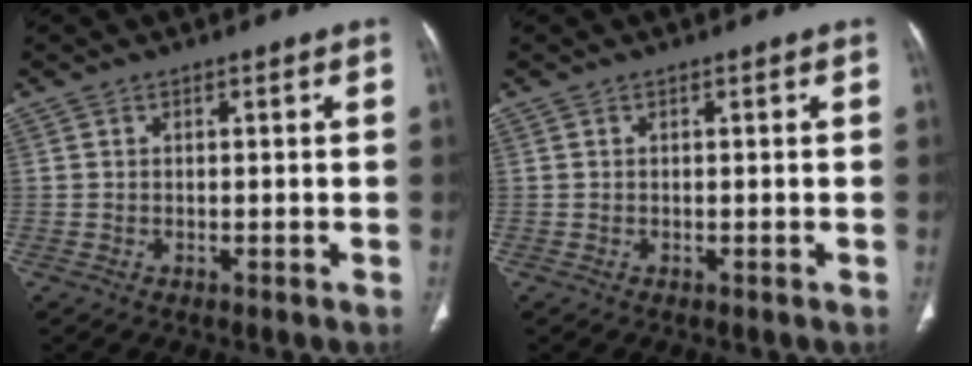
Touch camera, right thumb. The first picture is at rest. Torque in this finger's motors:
{"motor_torque": [-0.04, 0.04, -0.01, 0.01, 0.00]}